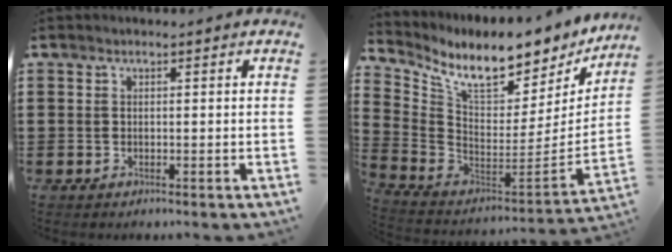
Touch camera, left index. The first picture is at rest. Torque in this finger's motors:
{"motor_torque": [1.06, -1.08, 0.38, 0.12]}